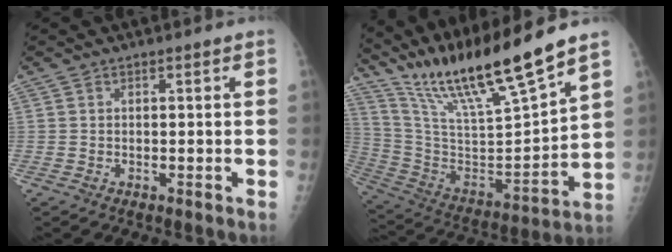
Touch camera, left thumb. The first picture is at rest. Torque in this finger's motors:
{"motor_torque": [0.54, 0.44, 1.39, -1.38, 0.35]}